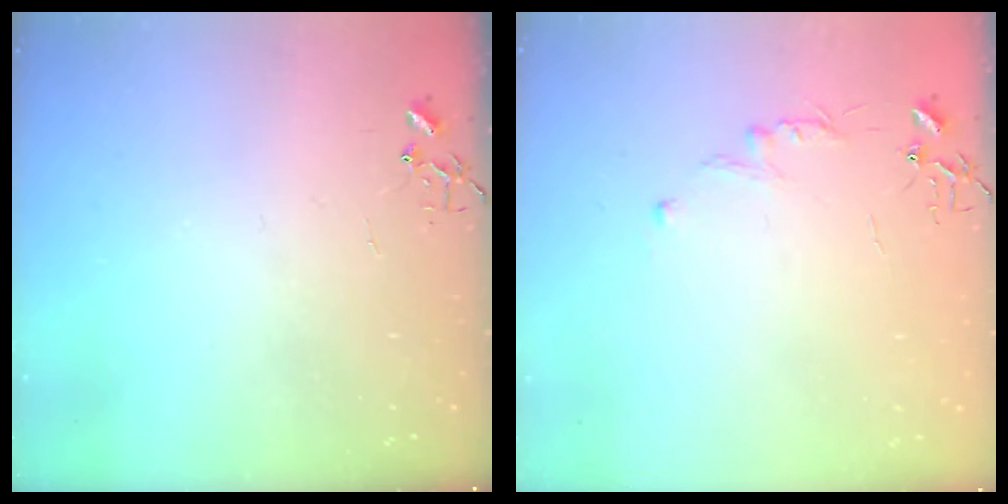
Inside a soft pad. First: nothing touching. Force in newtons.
{"total": 5.5, "press": 5.5, "slide": 0.6}